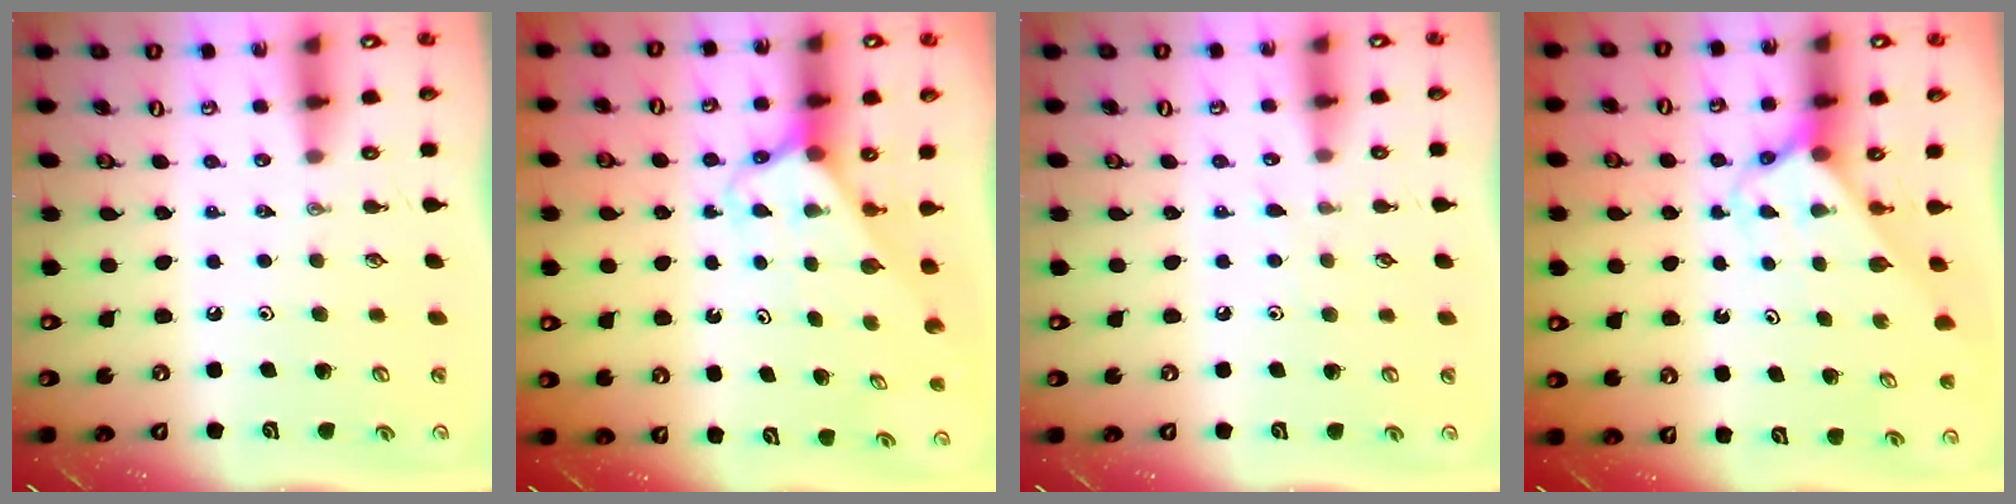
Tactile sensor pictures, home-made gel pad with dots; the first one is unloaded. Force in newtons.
{"total": 2.5, "press": 2.5, "slide": 0.2}
{"total": 2.3, "press": 2.2, "slide": 0.4}
{"total": 2.6, "press": 2.6, "slide": 0.1}